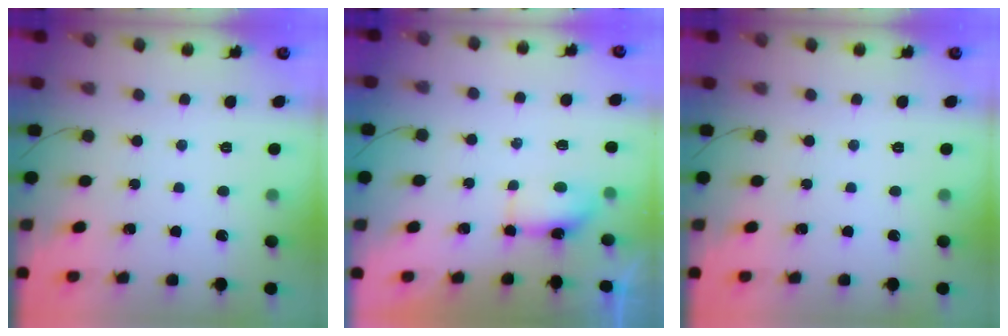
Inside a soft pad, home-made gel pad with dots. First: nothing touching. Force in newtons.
{"total": 4.9, "press": 4.8, "slide": 0.7}
{"total": 0.0}